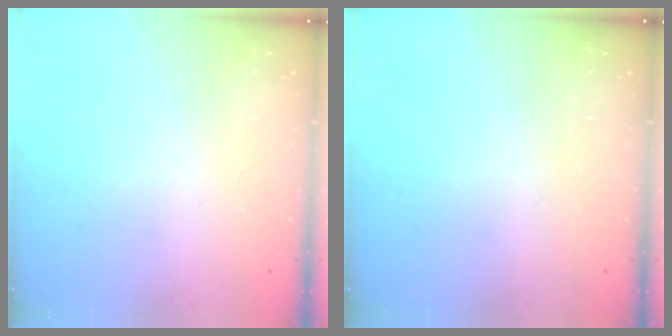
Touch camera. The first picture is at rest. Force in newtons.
{"total": 0.0}